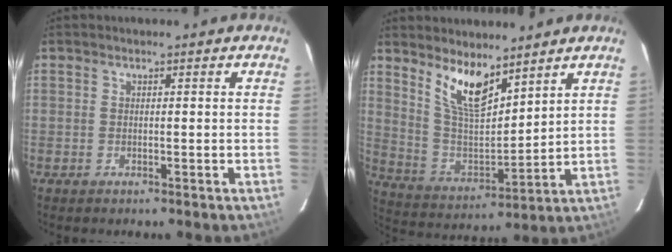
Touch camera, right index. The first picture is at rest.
{"total": 11.0, "force": [7.7, 3.6, 6.9], "torque": [-0.131, -0.006, 0.158]}